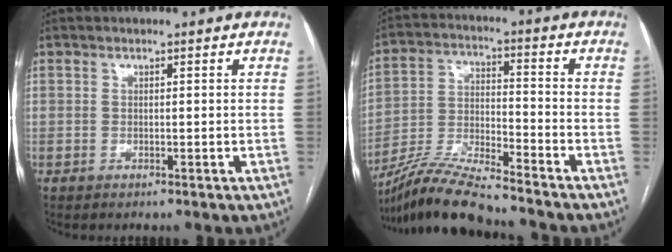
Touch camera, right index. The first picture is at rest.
{"total": 11.9, "force": [-10.8, -0.1, 4.9], "torque": [-0.098, -0.008, -0.201]}